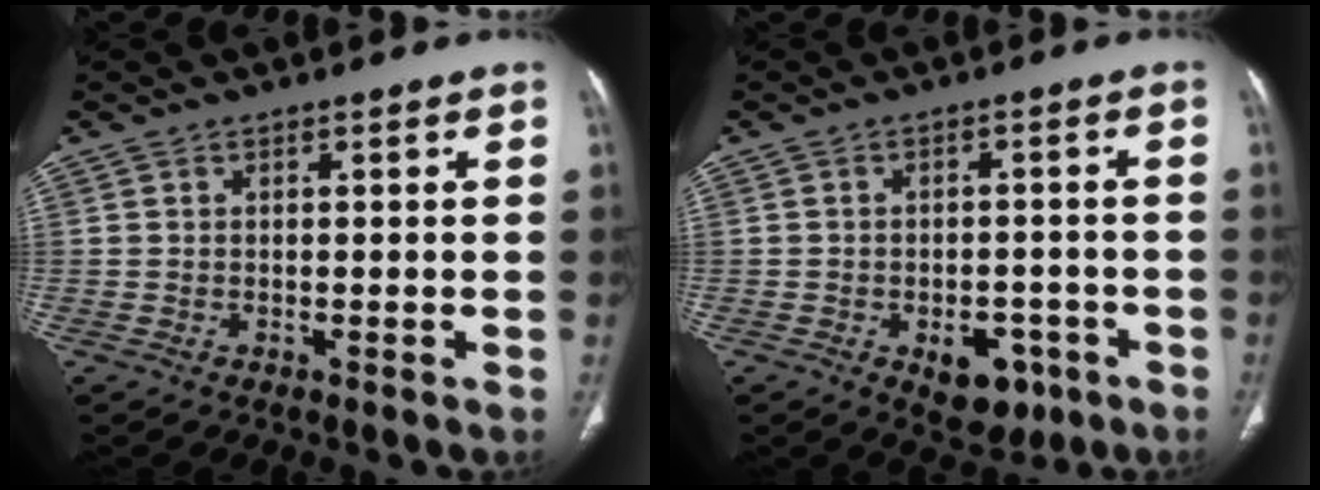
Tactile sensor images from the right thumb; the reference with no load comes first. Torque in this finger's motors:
{"motor_torque": [2.15, 0.88, 0.23, -0.67, 0.02]}